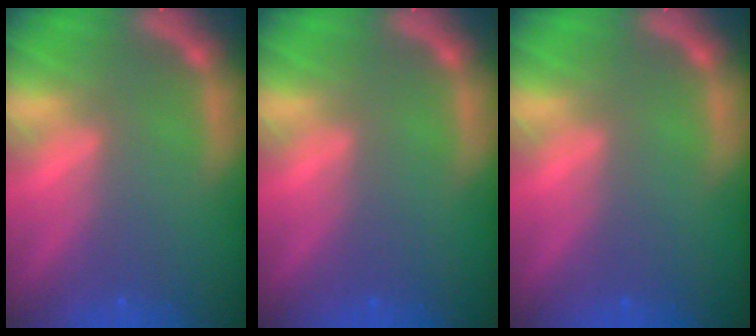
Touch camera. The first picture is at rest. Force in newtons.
{"total": 0.0}
{"total": 0.0}